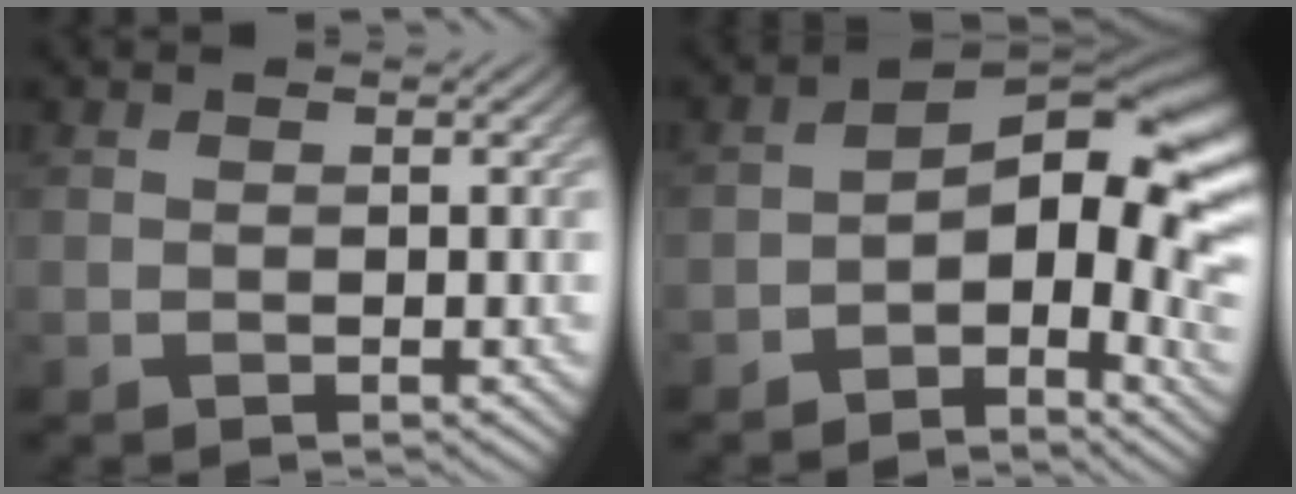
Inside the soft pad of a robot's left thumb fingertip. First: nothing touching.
{"total": 12.1, "force": [-1.9, 6.3, 10.2], "torque": [-0.123, 0.000, -0.030]}